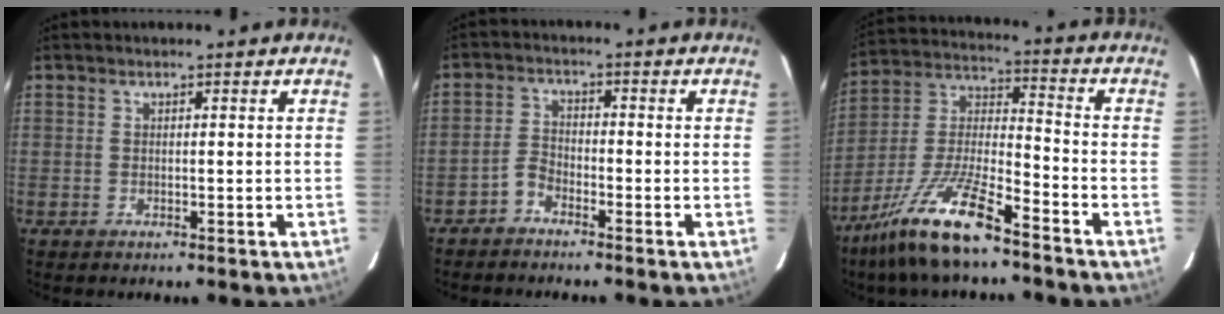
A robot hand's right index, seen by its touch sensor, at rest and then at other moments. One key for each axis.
{"total": 2.4, "fx": -2.0, "fy": 0.9, "fz": 0.9, "tx": -0.023, "ty": 0.001, "tz": -0.042}
{"total": 14.5, "fx": -10.4, "fy": 2.0, "fz": 10.0, "tx": -0.209, "ty": -0.014, "tz": -0.193}